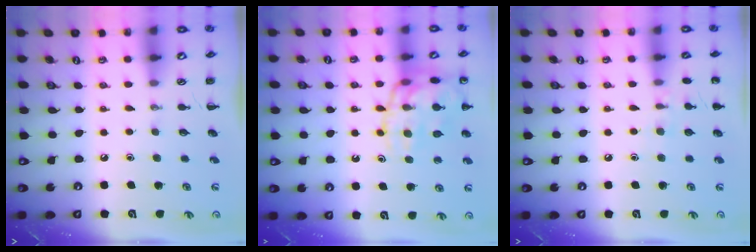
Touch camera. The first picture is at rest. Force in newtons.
{"total": 16.8, "press": 16.6, "slide": 1.9}
{"total": 7.2, "press": 6.9, "slide": 1.9}